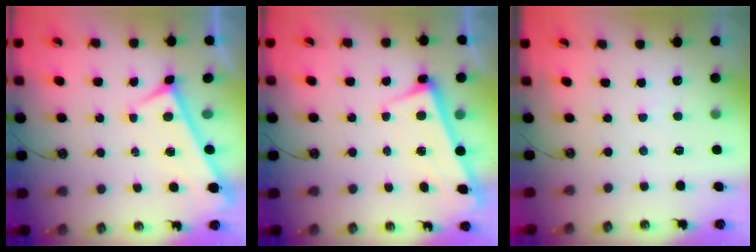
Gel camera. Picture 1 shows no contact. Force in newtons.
{"total": 2.8, "press": 2.7, "slide": 0.4}
{"total": 1.3, "press": 1.2, "slide": 0.4}